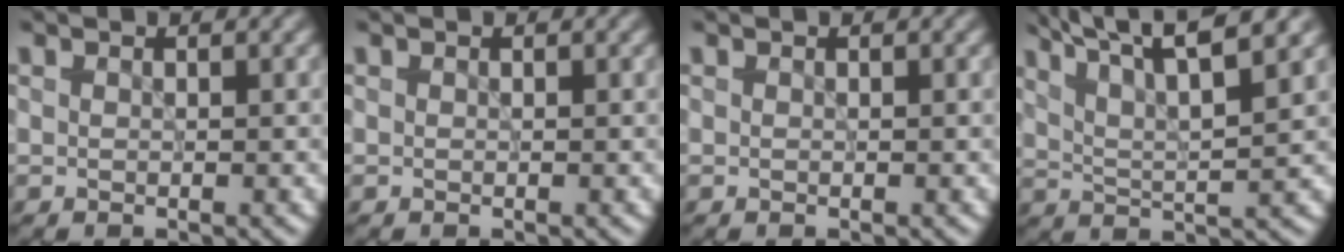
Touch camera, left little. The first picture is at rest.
{"total": 0.0}
{"total": 0.0}
{"total": 8.1, "force": [5.8, 1.7, 5.4], "torque": [-0.085, 0.019, 0.071]}